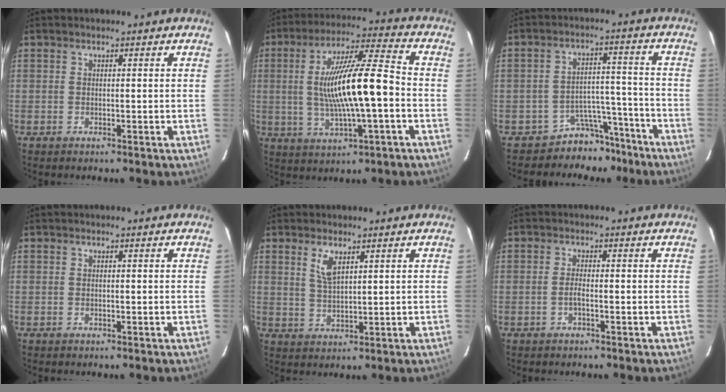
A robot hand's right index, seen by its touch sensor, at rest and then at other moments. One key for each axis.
{"total": 15.6, "fx": -1.5, "fy": 2.3, "fz": 15.3, "tx": -0.281, "ty": 0.003, "tz": -0.020}
{"total": 8.0, "fx": -6.7, "fy": 4.3, "fz": 0.2, "tx": -0.004, "ty": 0.040, "tz": -0.097}
{"total": 0.0}
{"total": 4.2, "fx": 2.2, "fy": 1.5, "fz": 3.2, "tx": -0.061, "ty": -0.002, "tz": 0.046}
{"total": 0.9, "fx": -0.2, "fy": 0.4, "fz": 0.8, "tx": -0.017, "ty": 0.001, "tz": -0.006}